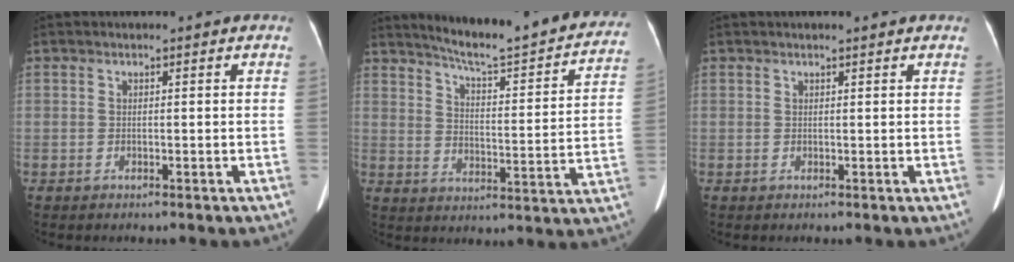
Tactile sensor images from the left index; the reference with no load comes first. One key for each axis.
{"total": 23.1, "fx": 20.7, "fy": 2.0, "fz": 10.1, "tx": -0.142, "ty": -0.056, "tz": 0.261}
{"total": 1.8, "fx": 1.5, "fy": 0.2, "fz": 1.0, "tx": -0.012, "ty": 0.018, "tz": 0.020}